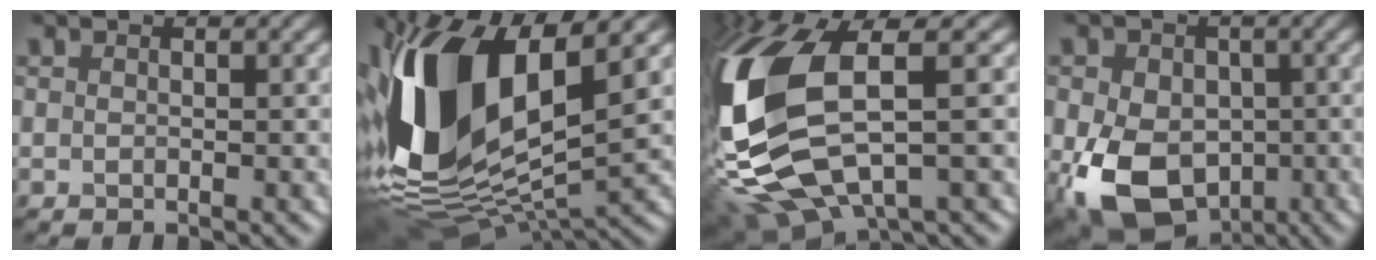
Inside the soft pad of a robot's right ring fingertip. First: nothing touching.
{"total": 15.8, "force": [2.1, 7.9, 13.5], "torque": [-0.291, -0.008, 0.037]}
{"total": 14.6, "force": [-1.2, 7.0, 12.8], "torque": [-0.306, -0.013, -0.020]}
{"total": 12.0, "force": [-3.3, 8.6, 7.7], "torque": [-0.142, -0.030, -0.052]}